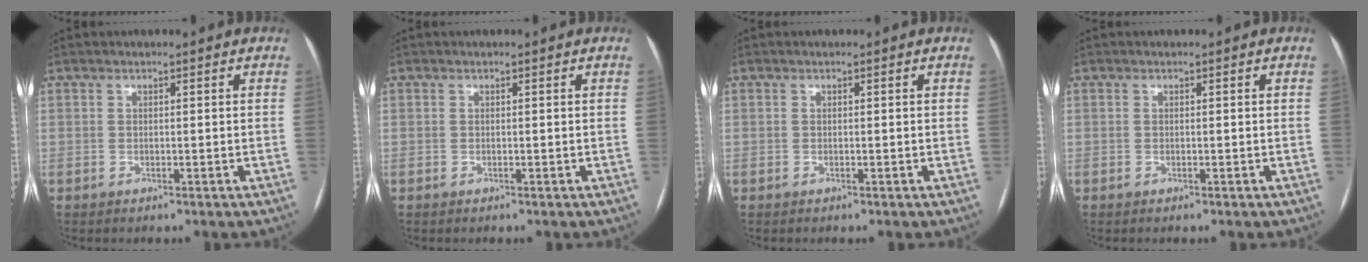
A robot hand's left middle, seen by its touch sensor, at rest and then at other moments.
{"total": 0.0}
{"total": 0.0}
{"total": 0.0}